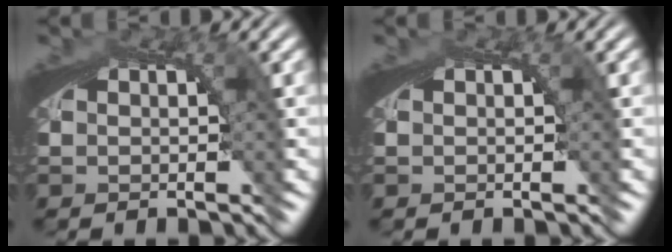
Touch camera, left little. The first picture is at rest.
{"total": 0.0}